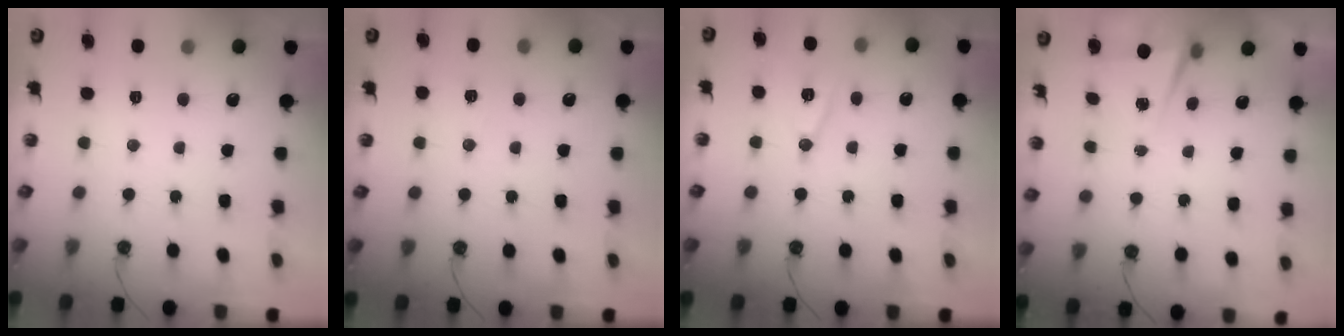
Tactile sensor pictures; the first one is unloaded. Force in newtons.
{"total": 4.7, "press": 4.1, "slide": 2.2}
{"total": 10.1, "press": 9.4, "slide": 3.5}
{"total": 1.9, "press": 1.4, "slide": 1.3}